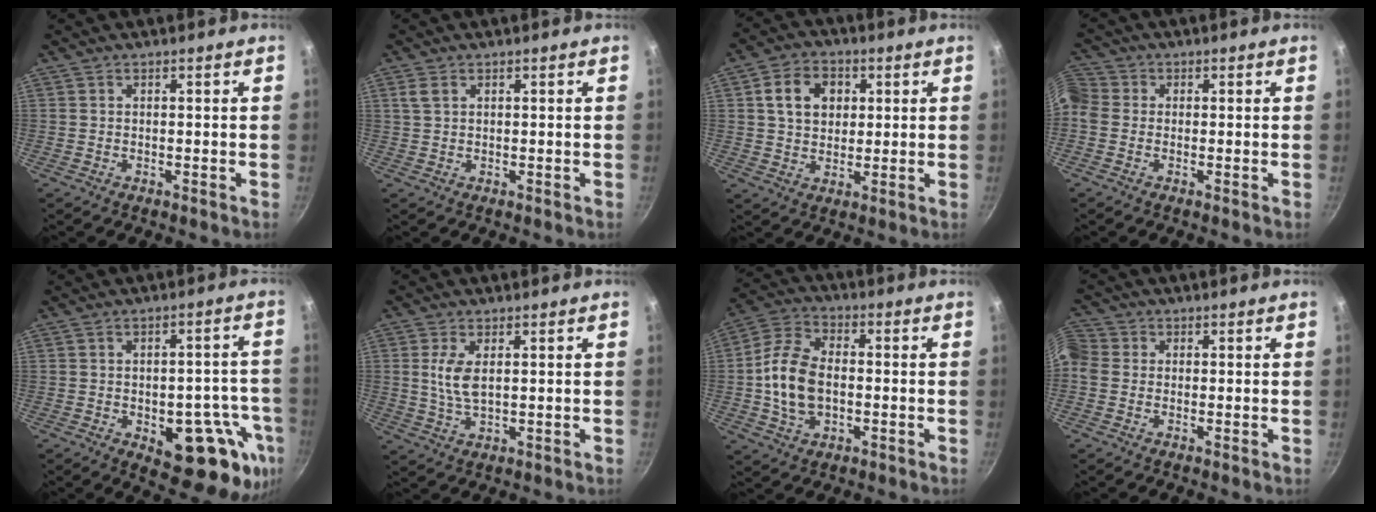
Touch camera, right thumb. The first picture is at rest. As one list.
[{"total": 2.1, "force": [0.9, 1.3, 1.4], "torque": [-0.026, 0.002, 0.020]}, {"total": 8.9, "force": [2.3, 6.9, 5.1], "torque": [-0.065, 0.005, 0.034]}, {"total": 5.6, "force": [-0.9, 4.8, 2.8], "torque": [-0.069, 0.018, -0.036]}, {"total": 16.7, "force": [-5.8, 8.2, 13.4], "torque": [-0.100, 0.015, -0.069]}, {"total": 5.3, "force": [1.1, 2.4, 4.6], "torque": [-0.094, -0.005, 0.023]}, {"total": 12.3, "force": [-1.0, 7.9, 9.4], "torque": [-0.168, 0.027, -0.028]}, {"total": 5.0, "force": [-0.8, 4.3, 2.5], "torque": [-0.061, 0.014, -0.033]}]